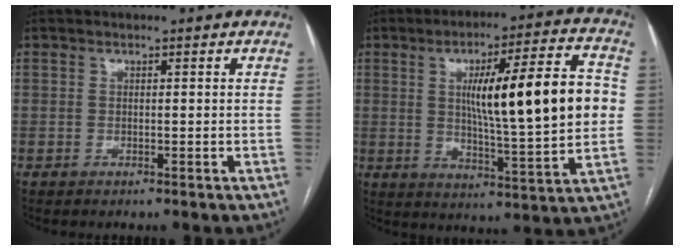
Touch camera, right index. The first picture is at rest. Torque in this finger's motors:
{"motor_torque": [1.42, 0.72, 0.63, 0.21]}